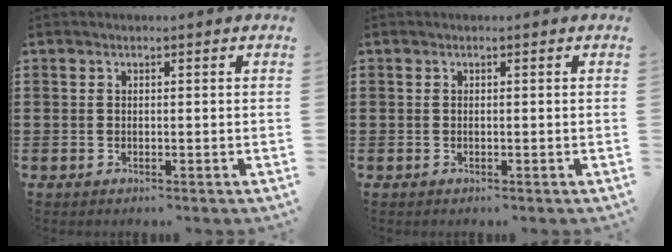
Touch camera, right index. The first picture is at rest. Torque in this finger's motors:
{"motor_torque": [-0.08, 0.73, 0.00, -0.01]}